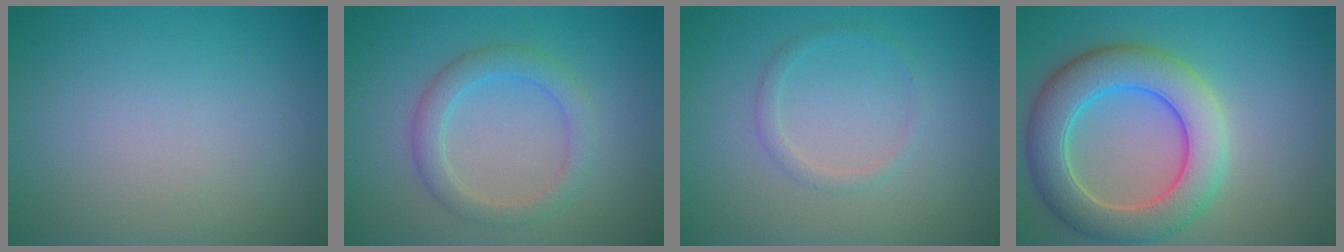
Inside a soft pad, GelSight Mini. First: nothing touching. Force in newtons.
{"total": 1.9, "press": 1.9, "slide": 0.2}
{"total": 1.2, "press": 1.2, "slide": 0.0}
{"total": 7.5, "press": 7.5, "slide": 0.5}